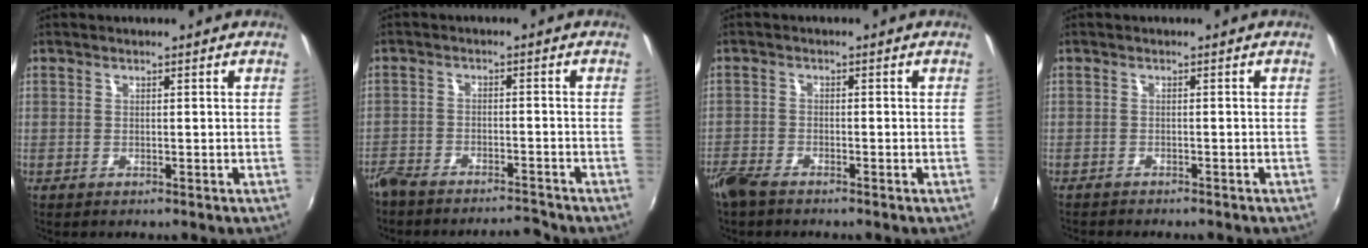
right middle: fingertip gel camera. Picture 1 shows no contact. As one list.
[{"total": 8.0, "force": [-7.5, 1.7, 2.1], "torque": [-0.065, 0.004, -0.123]}, {"total": 5.0, "force": [-4.2, 1.5, 2.2], "torque": [-0.061, -0.018, -0.086]}, {"total": 3.0, "force": [-2.8, 0.5, 0.9], "torque": [-0.028, -0.013, -0.045]}]